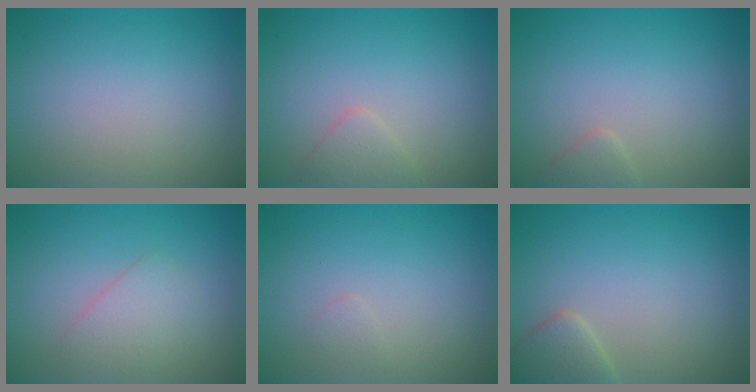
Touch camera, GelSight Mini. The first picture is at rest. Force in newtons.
{"total": 1.4, "press": 1.4, "slide": 0.1}
{"total": 1.0, "press": 1.0, "slide": 0.1}
{"total": 2.2, "press": 2.2, "slide": 0.1}
{"total": 0.6, "press": 0.6, "slide": 0.0}
{"total": 2.3, "press": 2.3, "slide": 0.2}